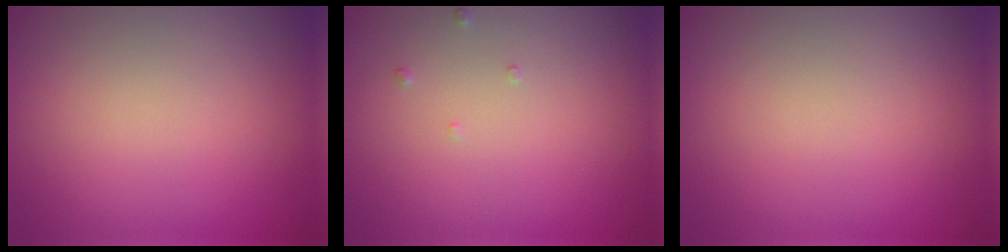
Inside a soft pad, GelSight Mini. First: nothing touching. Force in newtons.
{"total": 0.7, "press": 0.7, "slide": 0.2}
{"total": 0.0}